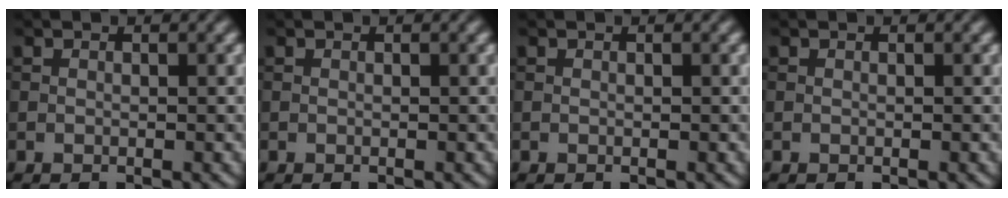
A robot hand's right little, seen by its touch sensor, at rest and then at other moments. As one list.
[{"total": 0.0}, {"total": 0.0}, {"total": 0.0}]